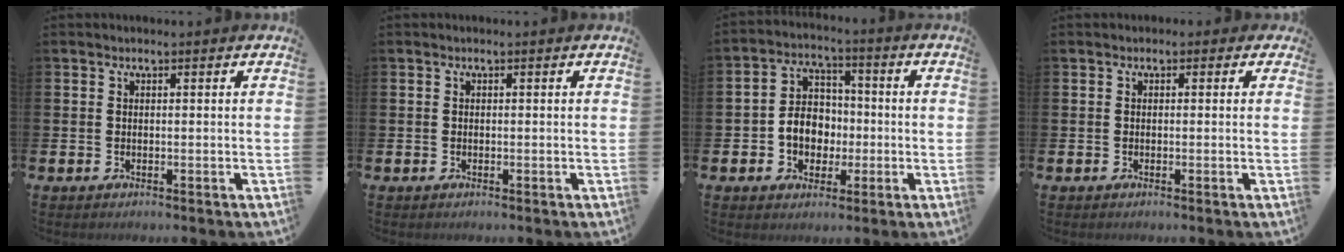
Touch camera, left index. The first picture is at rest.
{"total": 0.0}
{"total": 6.0, "force": [-1.0, 5.2, 2.8], "torque": [-0.054, 0.014, -0.022]}
{"total": 0.8, "force": [-0.4, 0.7, 0.2], "torque": [0.002, 0.006, -0.012]}